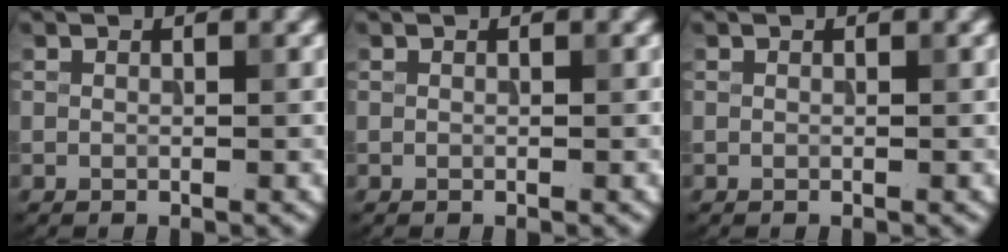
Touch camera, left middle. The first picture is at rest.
{"total": 0.0}
{"total": 0.0}